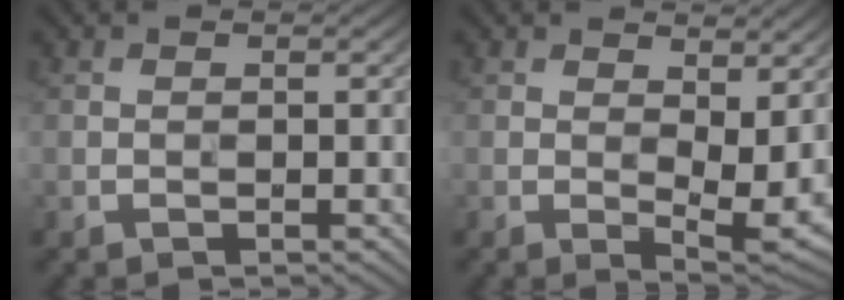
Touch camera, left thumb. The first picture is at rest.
{"total": 5.9, "force": [1.9, 2.3, 5.1], "torque": [-0.085, -0.003, 0.035]}